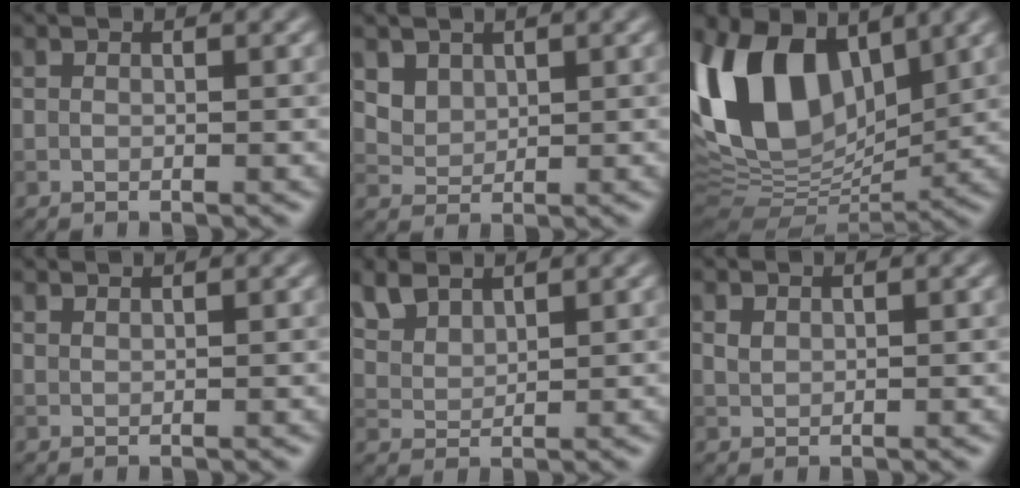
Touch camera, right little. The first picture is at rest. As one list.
[{"total": 2.8, "force": [1.8, 1.9, 1.1], "torque": [-0.032, -0.010, 0.058]}, {"total": 15.2, "force": [5.1, 8.9, 11.2], "torque": [-0.239, 0.018, 0.081]}, {"total": 1.1, "force": [1.0, 0.2, 0.4], "torque": [0.000, -0.005, 0.010]}, {"total": 3.7, "force": [2.8, 1.9, 1.6], "torque": [-0.049, 0.003, 0.068]}, {"total": 0.9, "force": [0.5, 0.5, 0.4], "torque": [-0.012, -0.001, 0.014]}]